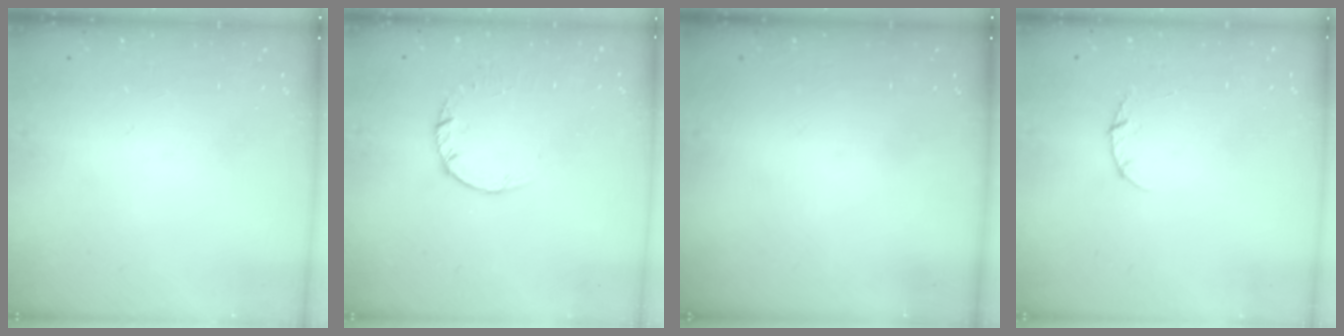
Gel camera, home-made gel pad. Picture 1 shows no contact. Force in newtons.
{"total": 2.5, "press": 2.5, "slide": 0.2}
{"total": 0.0}
{"total": 2.8, "press": 2.8, "slide": 0.4}